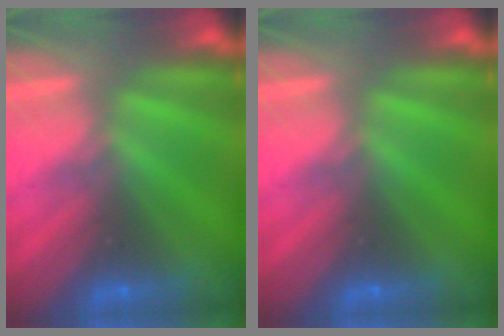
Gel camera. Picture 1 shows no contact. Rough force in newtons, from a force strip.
{"total": 0.0}